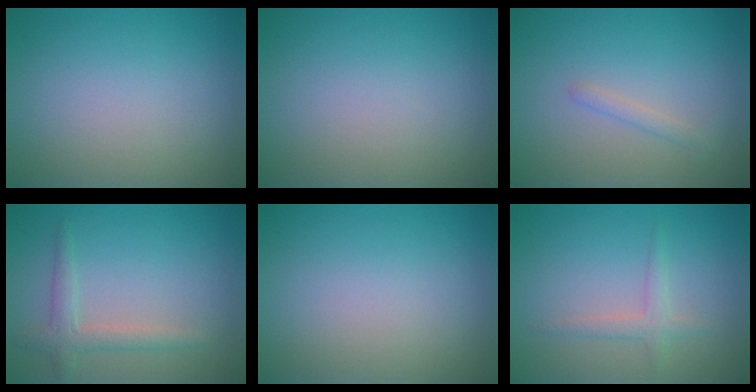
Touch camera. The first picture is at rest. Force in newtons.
{"total": 0.0}
{"total": 1.1, "press": 1.1, "slide": 0.0}
{"total": 2.3, "press": 2.2, "slide": 0.1}
{"total": 0.0}
{"total": 1.5, "press": 1.5, "slide": 0.1}